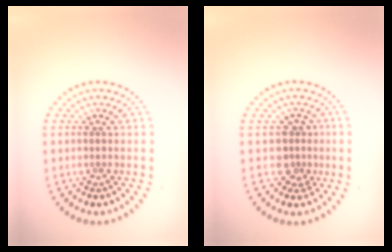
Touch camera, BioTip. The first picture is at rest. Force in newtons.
{"total": 2.4, "press": 1.9, "slide": 1.5}